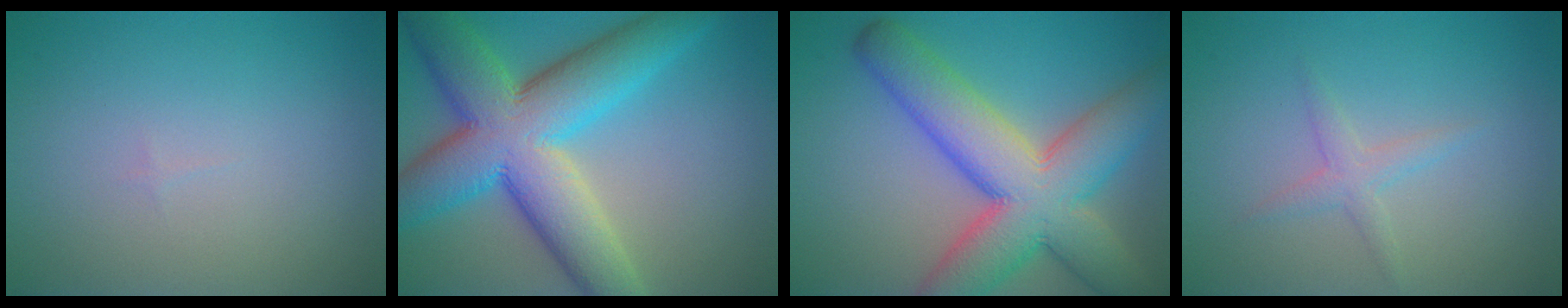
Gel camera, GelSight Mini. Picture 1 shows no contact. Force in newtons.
{"total": 12.7, "press": 12.7, "slide": 0.6}
{"total": 11.2, "press": 11.1, "slide": 0.4}
{"total": 1.6, "press": 1.6, "slide": 0.0}